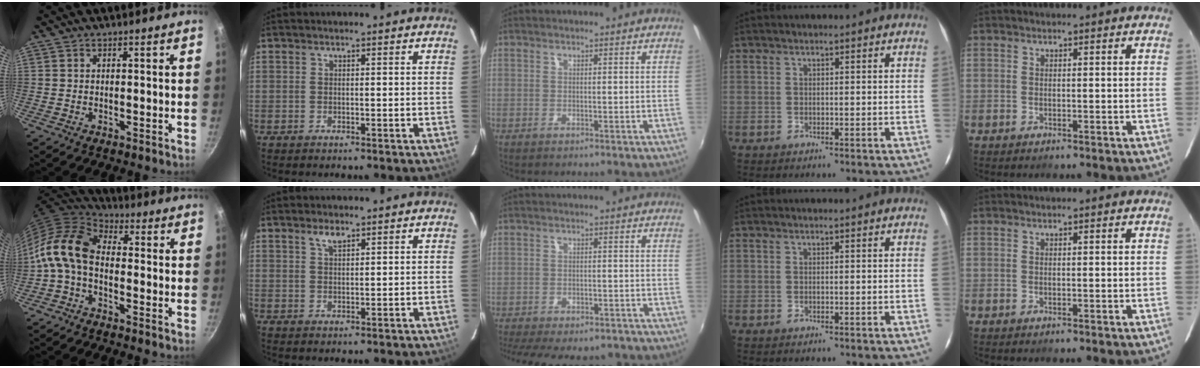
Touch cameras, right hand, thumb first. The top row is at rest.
{"thumb": {"total": 11.9, "force": [-1.9, 7.7, 8.9], "torque": [-0.173, 0.041, -0.061]}, "index": {"total": 2.2, "force": [1.5, 0.9, 1.3], "torque": [-0.023, 0.005, 0.029]}, "middle": {"total": 14.8, "force": [-12.6, 4.6, 6.4], "torque": [-0.140, -0.023, -0.168]}}